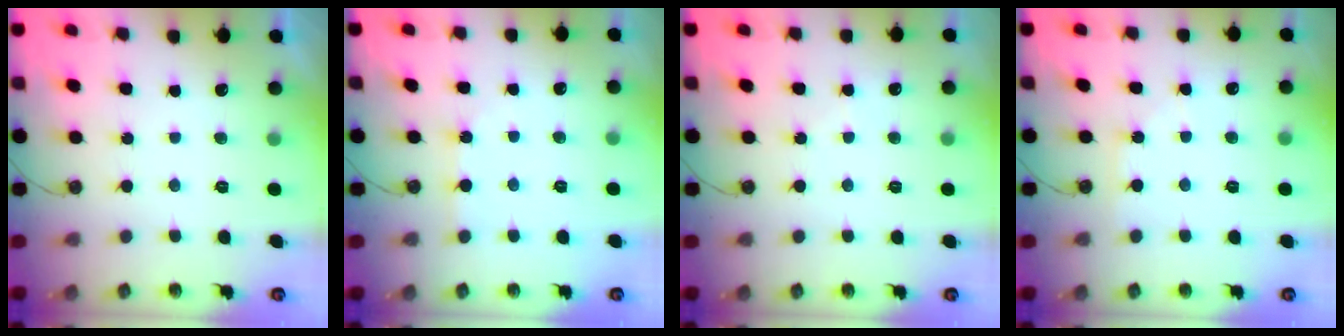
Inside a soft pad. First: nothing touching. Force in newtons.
{"total": 2.6, "press": 2.6, "slide": 0.3}
{"total": 2.8, "press": 2.8, "slide": 0.5}
{"total": 6.5, "press": 6.5, "slide": 0.9}